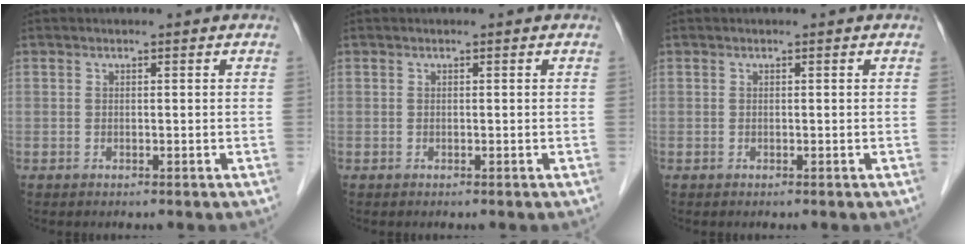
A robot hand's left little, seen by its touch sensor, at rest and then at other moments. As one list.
[{"total": 0.0}, {"total": 0.0}]